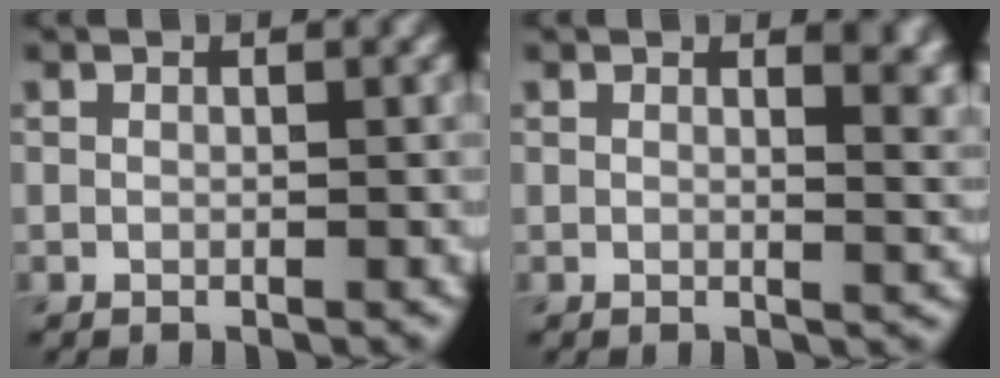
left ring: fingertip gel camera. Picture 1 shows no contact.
{"total": 4.0, "force": [2.3, 1.8, 2.7], "torque": [-0.013, 0.001, 0.029]}